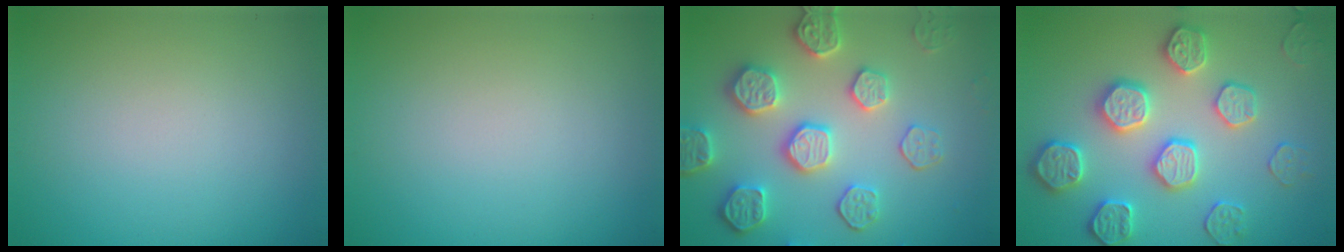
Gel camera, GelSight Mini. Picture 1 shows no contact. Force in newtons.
{"total": 0.0}
{"total": 5.6, "press": 5.0, "slide": 2.5}
{"total": 4.7, "press": 4.7, "slide": 0.6}